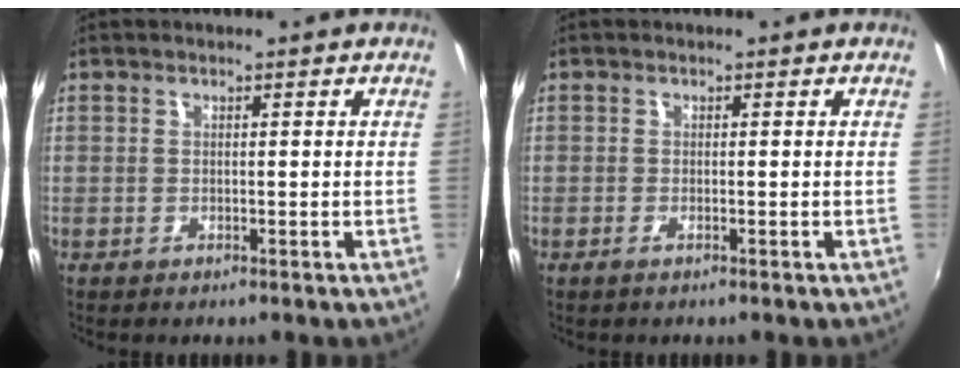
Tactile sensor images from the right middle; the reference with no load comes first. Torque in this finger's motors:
{"motor_torque": [-0.50, 0.12, -0.02, 0.00]}